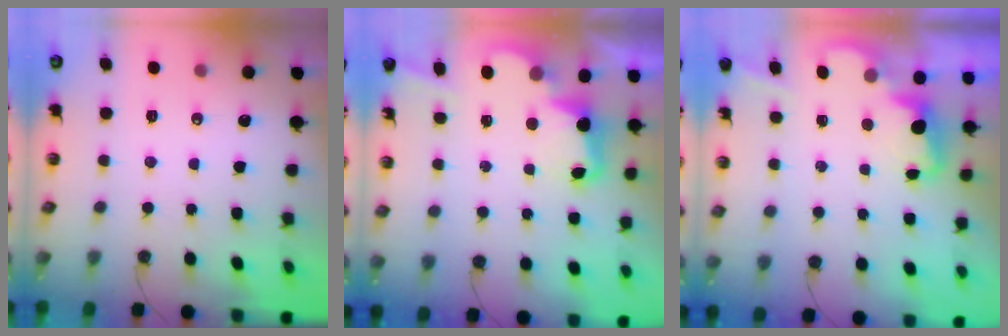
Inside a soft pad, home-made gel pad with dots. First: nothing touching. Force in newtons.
{"total": 3.7, "press": 3.7, "slide": 0.7}
{"total": 2.4, "press": 2.3, "slide": 0.5}